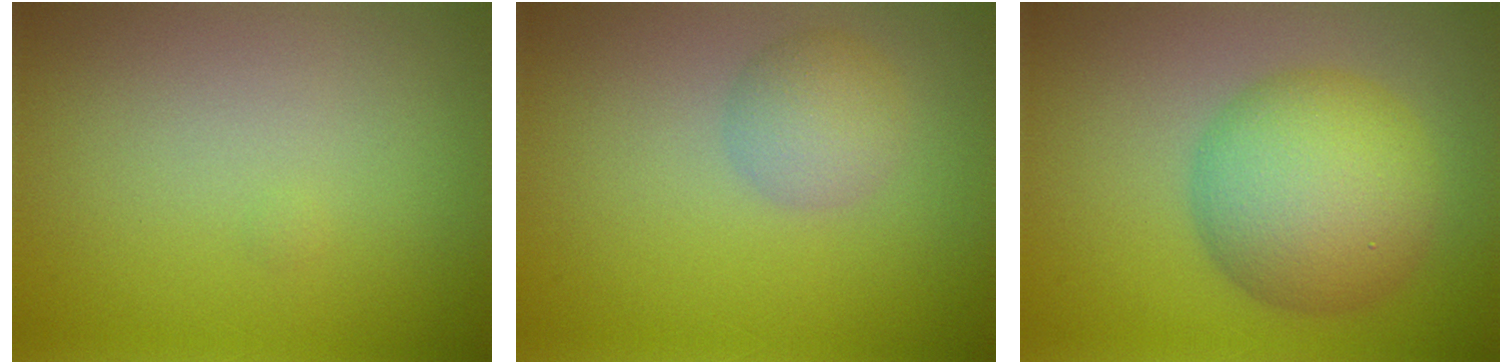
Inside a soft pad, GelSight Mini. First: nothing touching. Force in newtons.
{"total": 2.5, "press": 2.5, "slide": 0.1}
{"total": 8.1, "press": 8.1, "slide": 0.3}